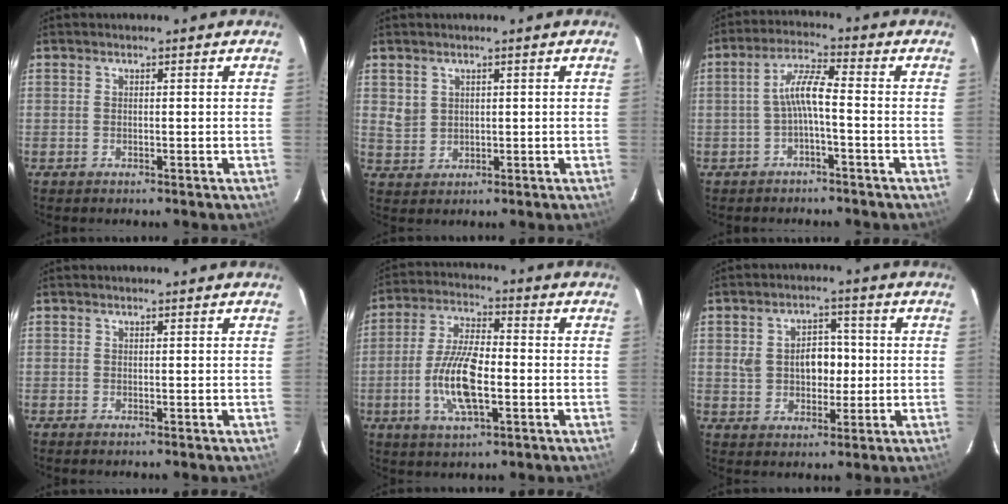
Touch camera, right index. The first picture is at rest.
{"total": 3.2, "force": [1.2, 2.8, 0.9], "torque": [-0.012, 0.005, 0.032]}
{"total": 5.1, "force": [-1.6, 0.5, 4.8], "torque": [-0.106, 0.015, -0.029]}
{"total": 0.0}
{"total": 11.7, "force": [-2.9, 4.1, 10.6], "torque": [-0.214, -0.002, -0.055]}
{"total": 7.2, "force": [0.4, 5.3, 4.8], "torque": [-0.086, 0.018, 0.013]}